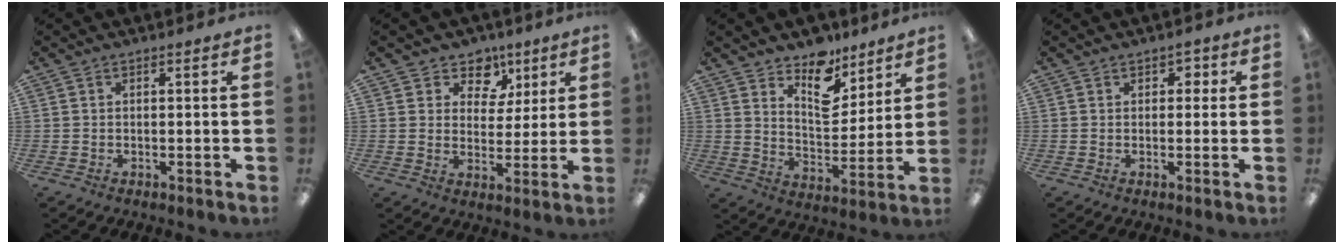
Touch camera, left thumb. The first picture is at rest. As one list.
[{"total": 7.4, "force": [4.3, 5.9, 1.4], "torque": [-0.020, -0.030, 0.076]}, {"total": 11.5, "force": [9.0, 5.8, 4.5], "torque": [-0.057, -0.065, 0.163]}, {"total": 1.7, "force": [0.7, 1.4, 0.7], "torque": [-0.008, 0.002, 0.010]}]